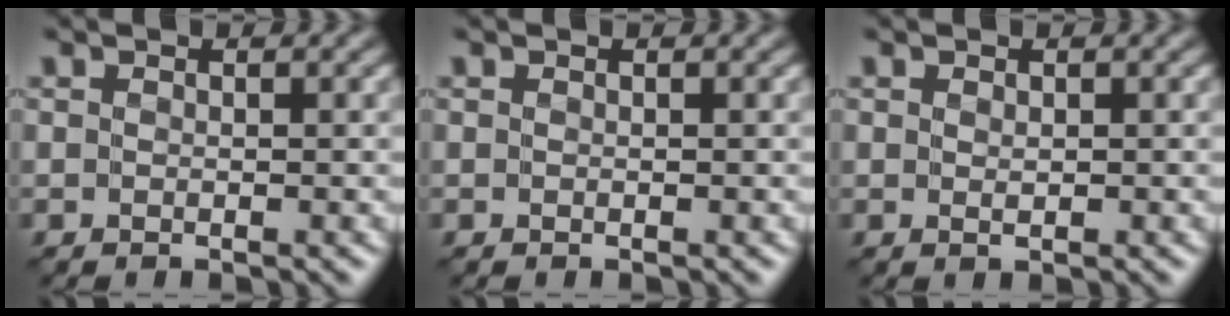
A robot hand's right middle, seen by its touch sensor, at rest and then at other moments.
{"total": 0.0}
{"total": 0.7, "force": [0.1, 0.4, 0.5], "torque": [-0.009, 0.001, 0.003]}